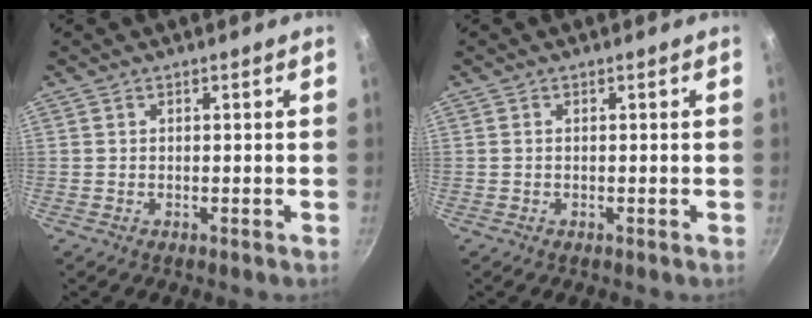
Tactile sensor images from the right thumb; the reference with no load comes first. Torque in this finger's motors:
{"motor_torque": [0.23, 0.03, -0.09, 0.50, -0.01]}